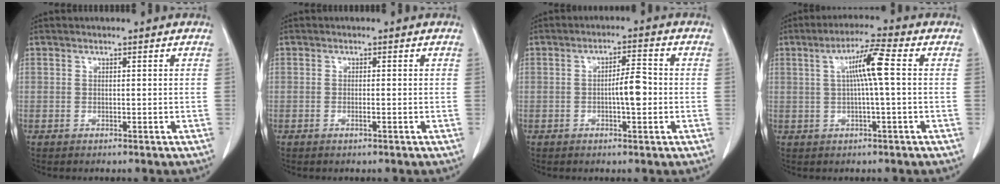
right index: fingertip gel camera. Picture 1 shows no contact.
{"total": 0.7, "force": [-0.3, 0.0, 0.7], "torque": [-0.015, 0.000, -0.003]}
{"total": 4.4, "force": [-0.6, 0.9, 4.3], "torque": [-0.071, 0.007, -0.008]}
{"total": 6.5, "force": [0.9, -0.4, 6.4], "torque": [-0.115, 0.010, 0.015]}